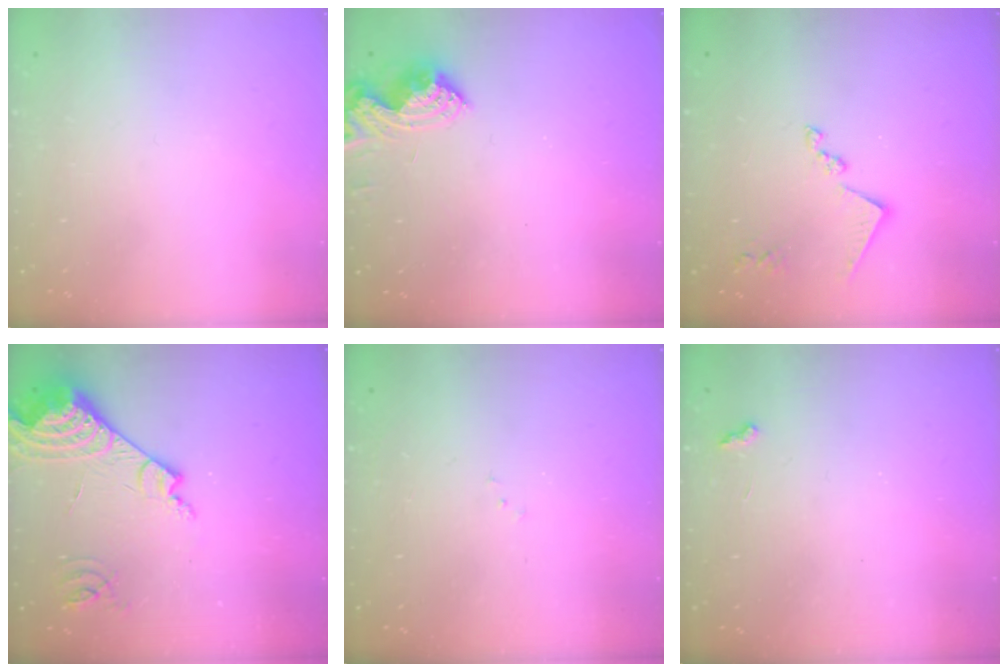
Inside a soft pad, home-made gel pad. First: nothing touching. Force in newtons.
{"total": 8.6, "press": 8.6, "slide": 0.4}
{"total": 10.3, "press": 10.3, "slide": 0.5}
{"total": 15.2, "press": 15.1, "slide": 1.4}
{"total": 6.4, "press": 6.4, "slide": 0.6}
{"total": 2.3, "press": 2.3, "slide": 0.5}